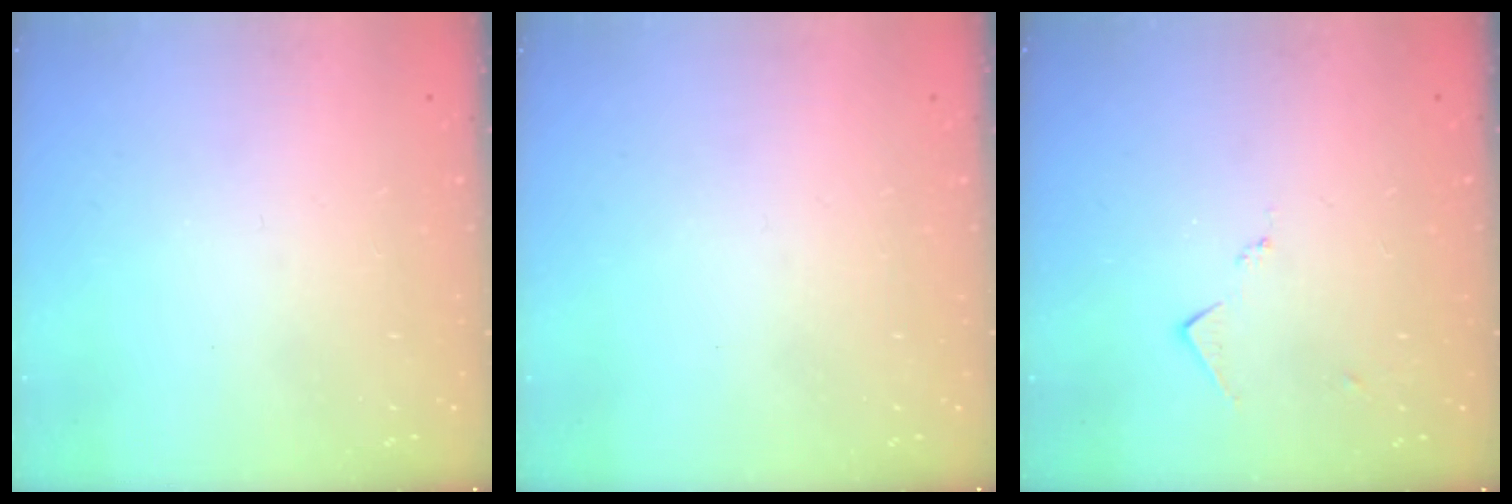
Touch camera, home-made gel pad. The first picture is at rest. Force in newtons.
{"total": 0.0}
{"total": 6.1, "press": 6.1, "slide": 0.9}